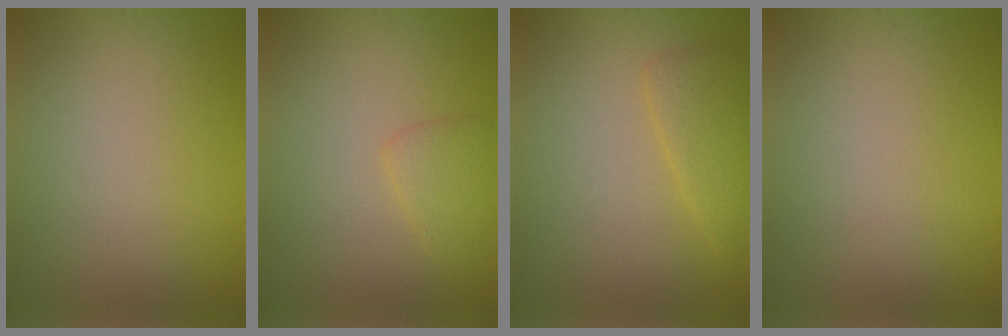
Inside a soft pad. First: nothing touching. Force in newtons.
{"total": 1.8, "press": 1.8, "slide": 0.2}
{"total": 2.4, "press": 2.4, "slide": 0.2}
{"total": 0.0}